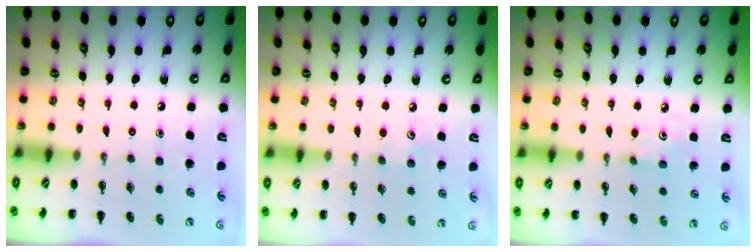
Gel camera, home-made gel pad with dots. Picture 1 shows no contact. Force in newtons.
{"total": 3.0, "press": 2.9, "slide": 0.8}
{"total": 3.5, "press": 3.4, "slide": 1.0}